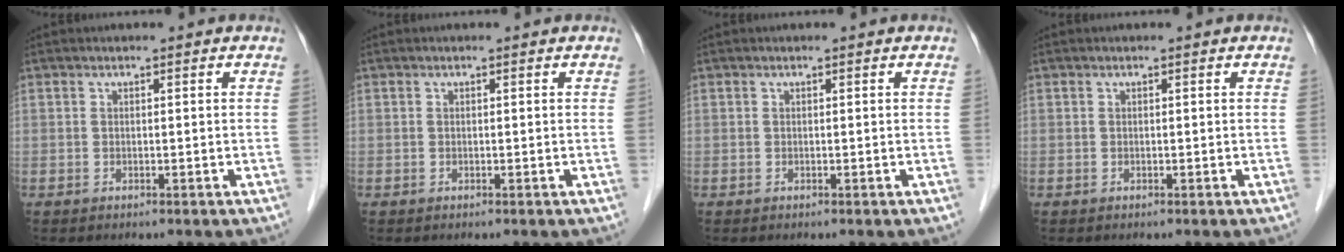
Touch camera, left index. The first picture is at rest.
{"total": 0.0}
{"total": 0.0}
{"total": 0.0}